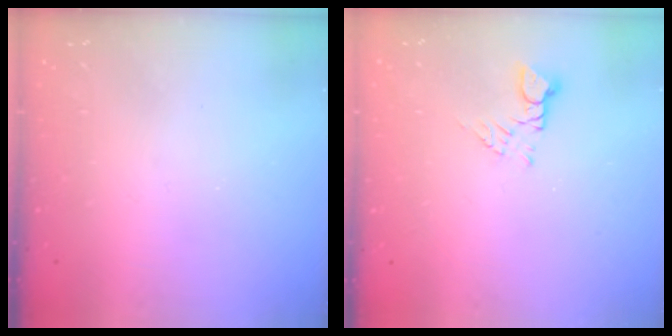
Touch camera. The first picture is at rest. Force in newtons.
{"total": 3.2, "press": 3.2, "slide": 0.4}